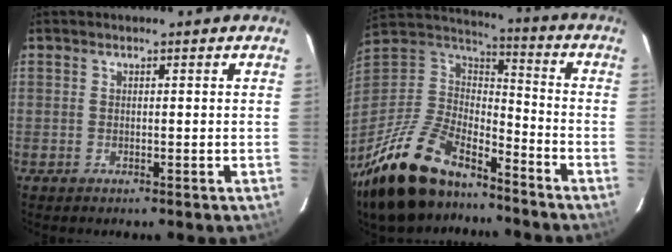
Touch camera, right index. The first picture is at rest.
{"total": 24.1, "force": [-17.7, 9.9, 13.0], "torque": [-0.282, -0.013, -0.309]}